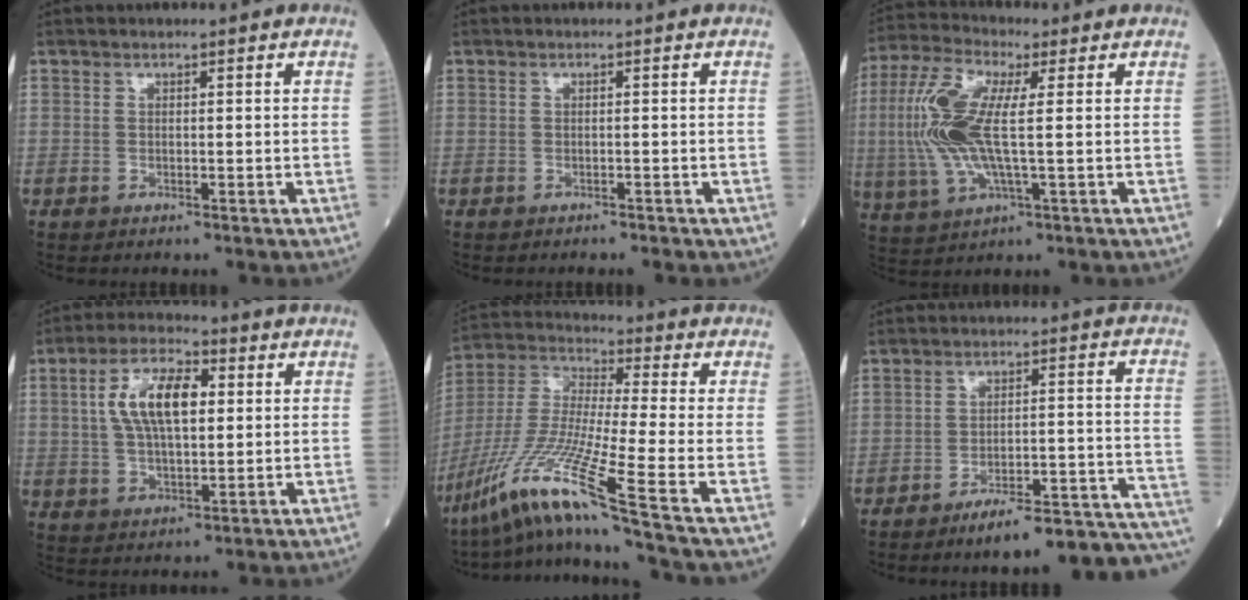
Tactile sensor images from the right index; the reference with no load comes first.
{"total": 1.4, "force": [-1.2, 0.5, 0.5], "torque": [-0.015, -0.003, -0.013]}
{"total": 11.9, "force": [0.9, 3.0, 11.5], "torque": [-0.277, 0.008, 0.015]}
{"total": 10.2, "force": [2.3, 4.0, 9.1], "torque": [-0.180, 0.017, 0.041]}
{"total": 17.1, "force": [-11.1, -2.9, 12.6], "torque": [-0.281, -0.032, -0.209]}
{"total": 16.1, "force": [-14.5, 1.0, 7.0], "torque": [-0.043, 0.039, -0.192]}